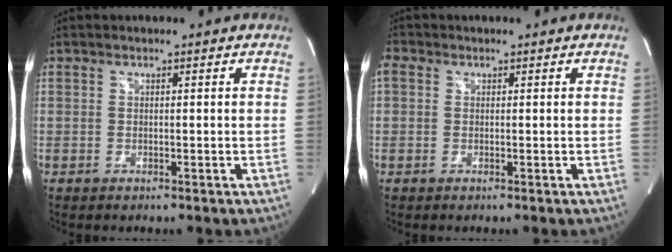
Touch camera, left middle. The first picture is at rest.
{"total": 1.6, "force": [0.5, 1.3, 0.7], "torque": [-0.022, 0.015, 0.011]}